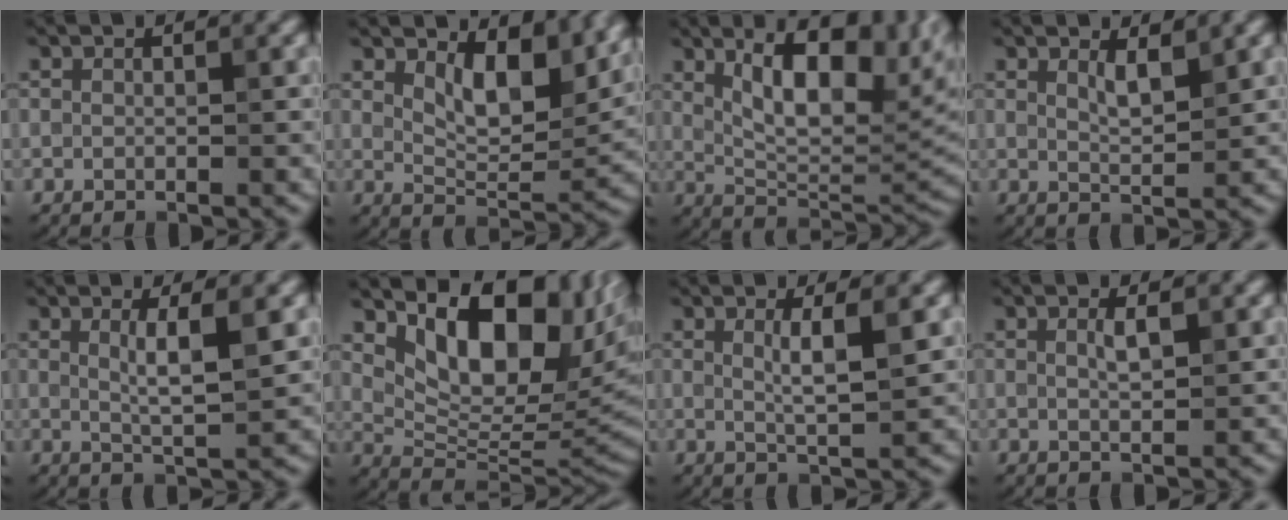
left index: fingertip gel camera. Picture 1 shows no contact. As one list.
[{"total": 7.2, "force": [3.2, 3.5, 5.5], "torque": [-0.087, -0.012, 0.050]}, {"total": 12.4, "force": [3.6, 5.1, 10.7], "torque": [-0.159, 0.005, 0.059]}, {"total": 1.8, "force": [1.2, 0.4, 1.3], "torque": [-0.024, -0.004, 0.022]}, {"total": 3.6, "force": [1.0, 0.7, 3.4], "torque": [-0.055, -0.005, 0.016]}, {"total": 10.8, "force": [4.6, 5.5, 8.0], "torque": [-0.114, -0.017, 0.085]}, {"total": 3.3, "force": [0.9, 0.6, 3.1], "torque": [-0.048, -0.005, 0.014]}, {"total": 1.5, "force": [0.6, 0.3, 1.3], "torque": [-0.026, -0.001, 0.010]}]